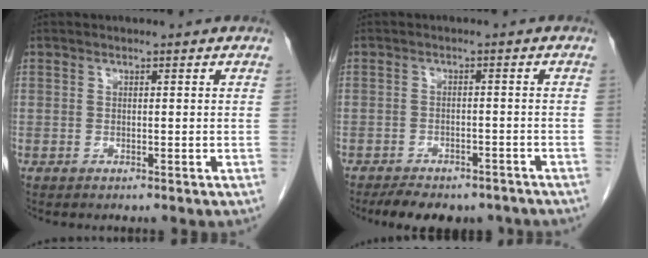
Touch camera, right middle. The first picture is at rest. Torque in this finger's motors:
{"motor_torque": [0.83, -1.31, 0.13, 0.04]}